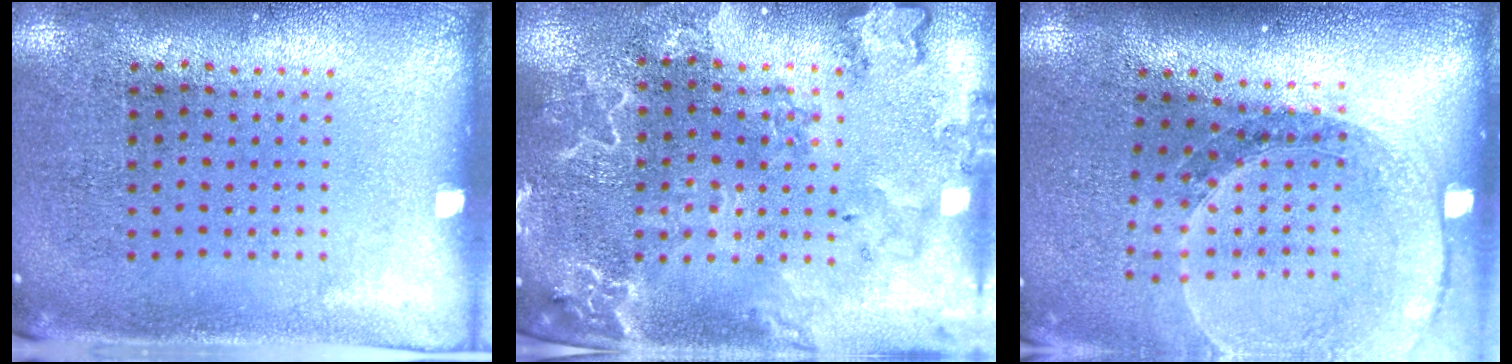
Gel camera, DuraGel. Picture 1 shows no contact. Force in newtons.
{"total": 2.7, "press": 2.5, "slide": 1.0}
{"total": 1.7, "press": 1.7, "slide": 0.2}